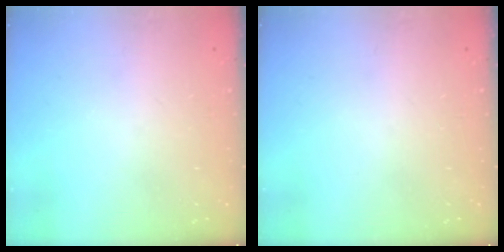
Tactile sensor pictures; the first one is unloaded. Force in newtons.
{"total": 0.0}